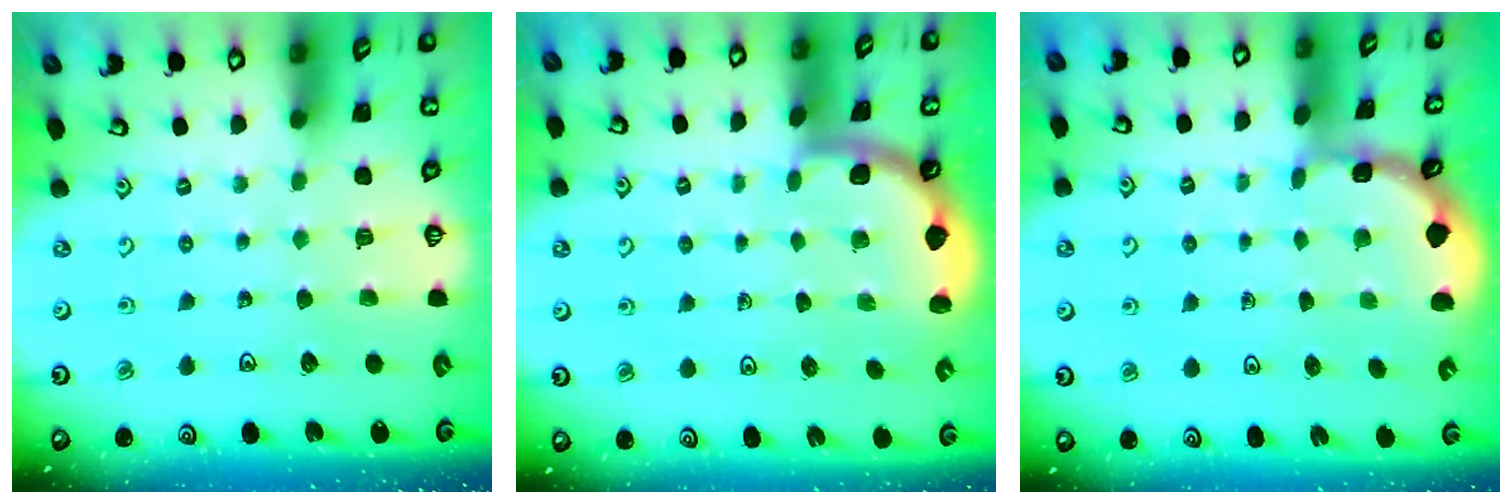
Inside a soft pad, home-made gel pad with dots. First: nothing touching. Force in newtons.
{"total": 1.7, "press": 1.6, "slide": 0.1}
{"total": 1.6, "press": 1.6, "slide": 0.1}